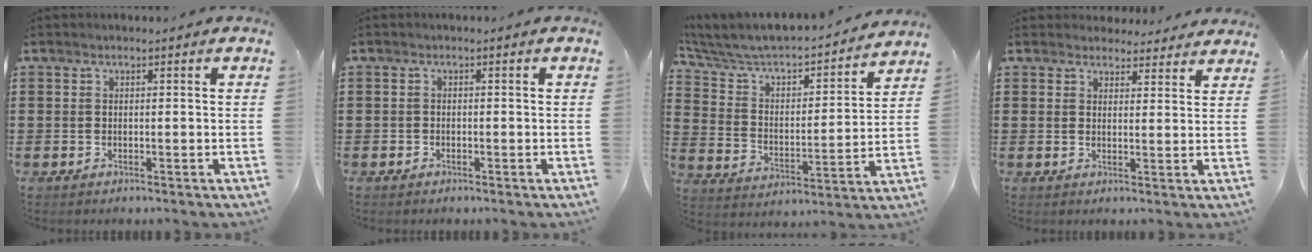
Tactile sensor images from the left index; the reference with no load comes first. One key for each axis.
{"total": 0.7, "fx": -0.5, "fy": 0.4, "fz": 0.0, "tx": -0.003, "ty": 0.003, "tz": -0.013}
{"total": 5.2, "fx": 4.8, "fy": 1.3, "fz": 1.5, "tx": -0.056, "ty": -0.047, "tz": 0.074}
{"total": 3.5, "fx": 3.3, "fy": 0.9, "fz": 0.3, "tx": -0.008, "ty": -0.011, "tz": 0.062}